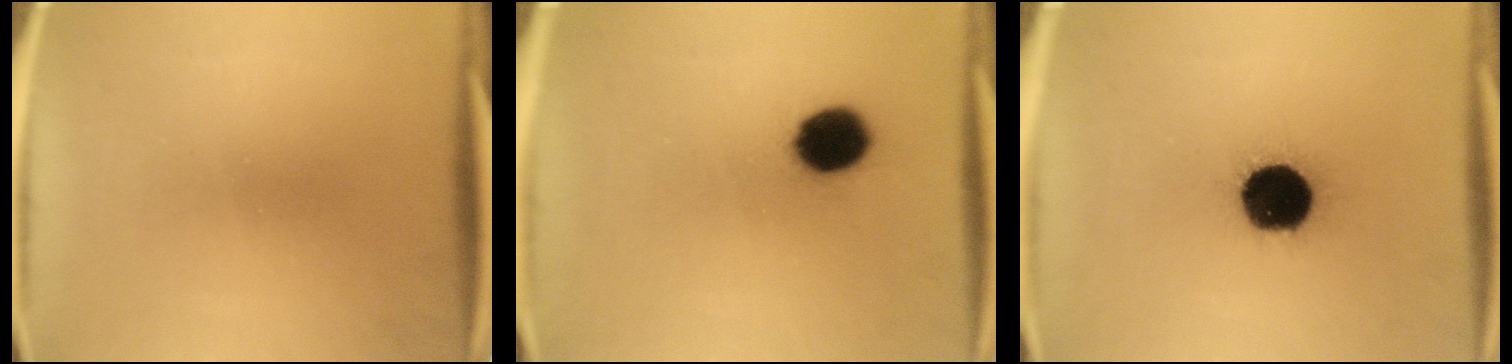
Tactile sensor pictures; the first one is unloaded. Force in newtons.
{"total": 9.9}
{"total": 18.7}